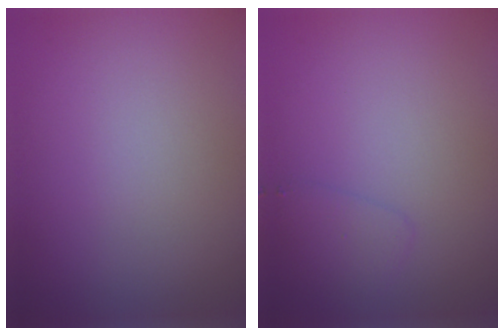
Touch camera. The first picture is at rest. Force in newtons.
{"total": 1.4, "press": 1.4, "slide": 0.1}